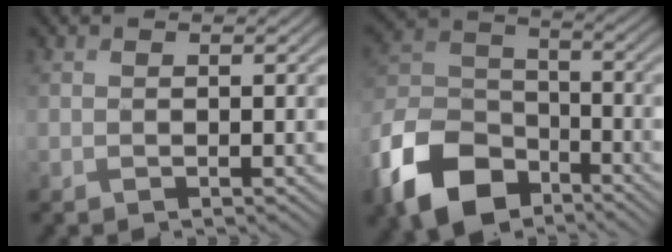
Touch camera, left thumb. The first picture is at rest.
{"total": 13.2, "force": [-8.5, 7.9, 6.3], "torque": [-0.156, -0.021, -0.185]}